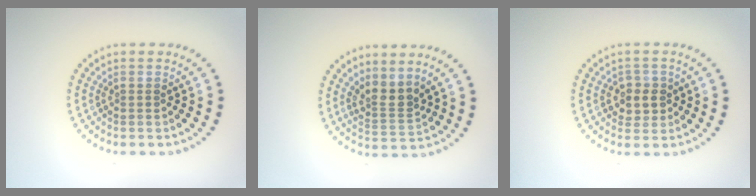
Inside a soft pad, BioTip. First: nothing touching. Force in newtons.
{"total": 2.6, "press": 1.9, "slide": 1.7}
{"total": 2.4, "press": 2.3, "slide": 0.8}